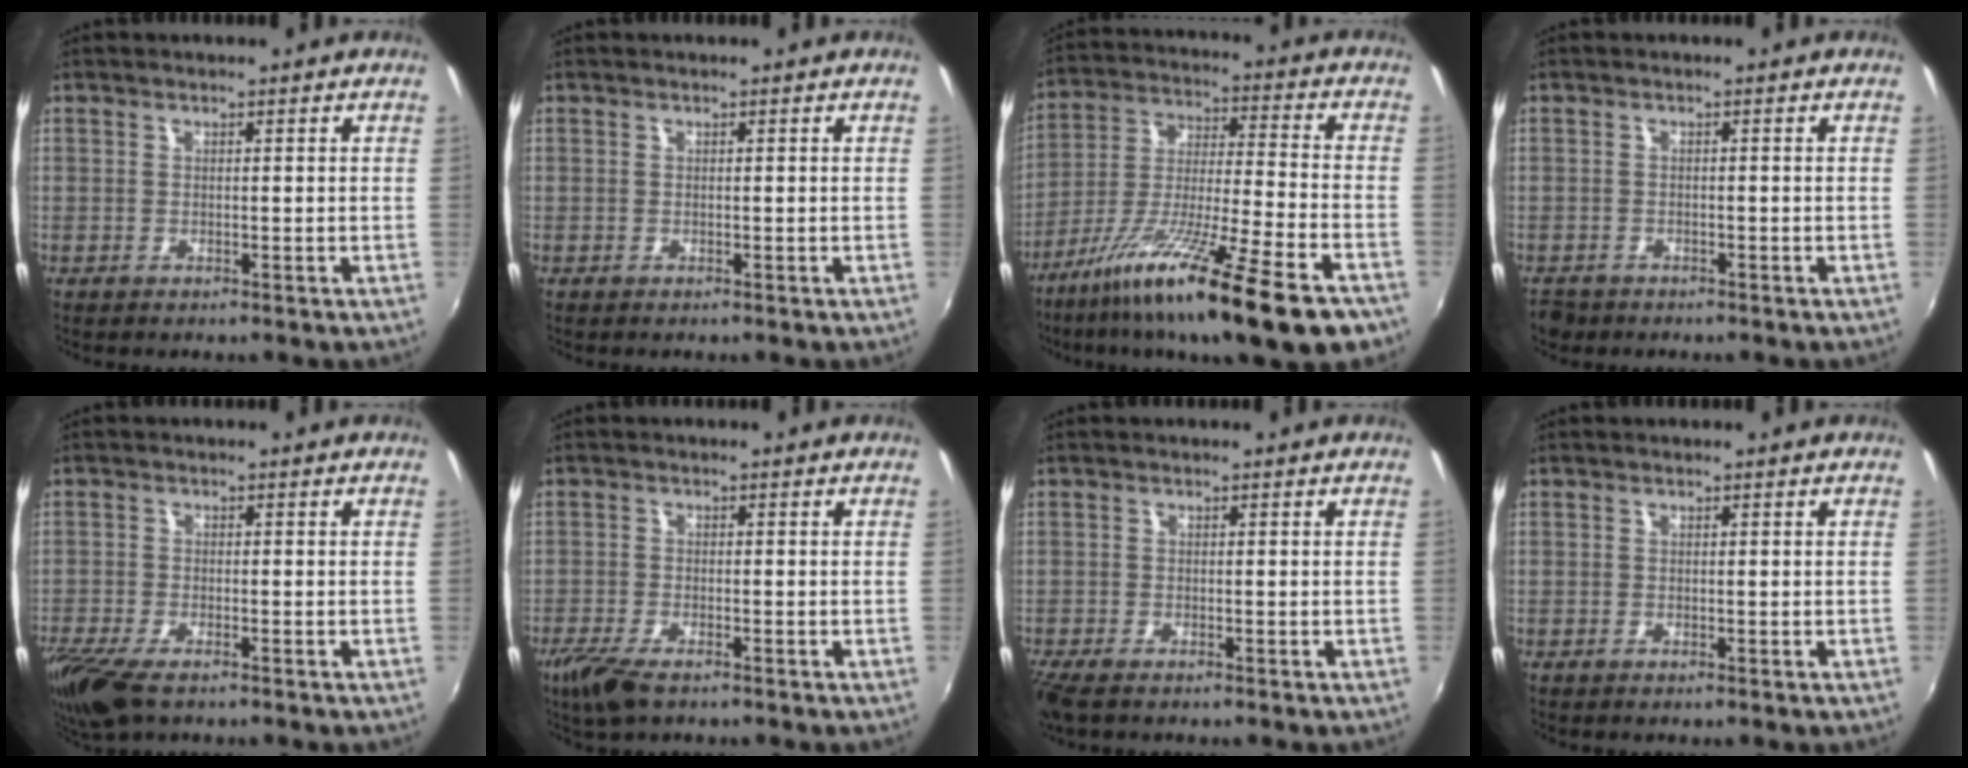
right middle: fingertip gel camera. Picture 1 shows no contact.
{"total": 0.0}
{"total": 23.0, "force": [-15.0, 2.3, 17.3], "torque": [-0.302, -0.063, -0.249]}
{"total": 2.7, "force": [-2.1, 1.6, 0.7], "torque": [-0.021, -0.008, -0.038]}
{"total": 8.9, "force": [-6.4, 2.9, 5.5], "torque": [-0.136, -0.040, -0.123]}
{"total": 6.2, "force": [-4.4, 1.9, 3.9], "torque": [-0.103, -0.023, -0.086]}
{"total": 4.1, "force": [-3.1, 1.2, 2.4], "torque": [-0.057, -0.021, -0.060]}
{"total": 0.0}